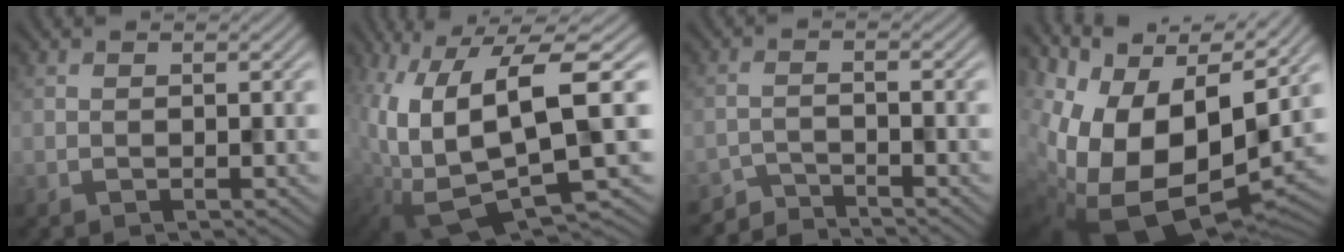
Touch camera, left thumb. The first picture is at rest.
{"total": 12.3, "force": [1.1, 4.3, 11.4], "torque": [-0.247, -0.014, 0.028]}
{"total": 2.7, "force": [-2.7, 0.1, 0.2], "torque": [0.002, 0.001, -0.059]}
{"total": 17.6, "force": [-1.2, 9.5, 14.8], "torque": [-0.299, -0.037, 0.004]}